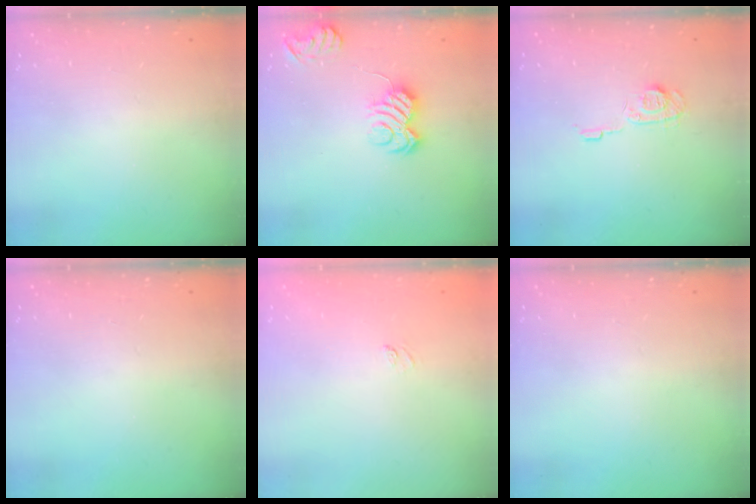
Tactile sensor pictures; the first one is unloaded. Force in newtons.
{"total": 6.4, "press": 6.3, "slide": 1.4}
{"total": 6.5, "press": 6.4, "slide": 0.7}
{"total": 0.0}
{"total": 5.0, "press": 4.9, "slide": 1.1}
{"total": 0.0}